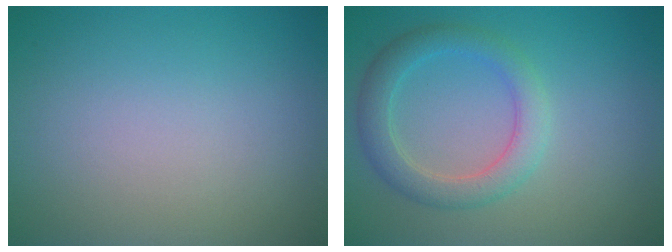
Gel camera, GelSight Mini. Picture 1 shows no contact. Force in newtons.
{"total": 3.5, "press": 3.5, "slide": 0.1}